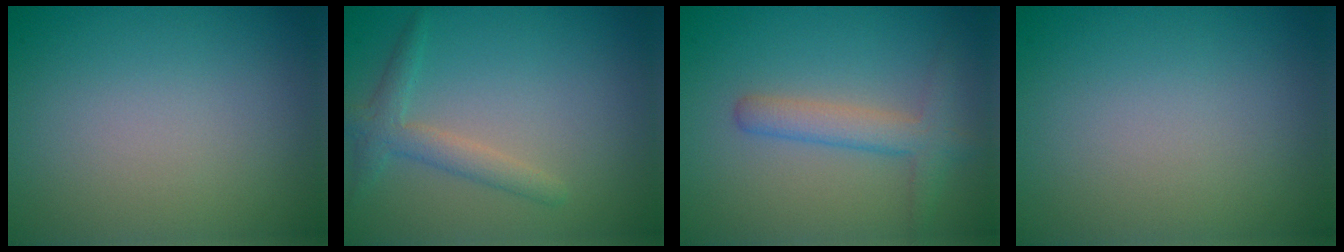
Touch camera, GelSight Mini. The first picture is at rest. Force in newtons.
{"total": 2.3, "press": 2.3, "slide": 0.1}
{"total": 2.9, "press": 2.9, "slide": 0.2}
{"total": 0.0}